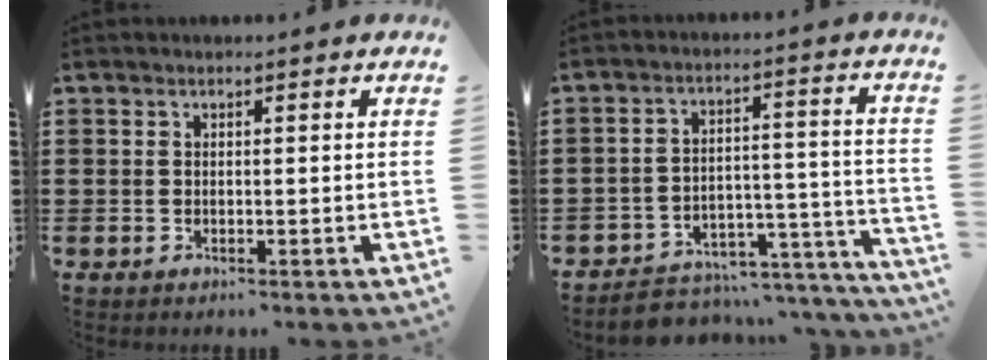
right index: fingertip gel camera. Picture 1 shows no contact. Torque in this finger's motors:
{"motor_torque": [-2.01, 0.13, -0.62, -0.21]}